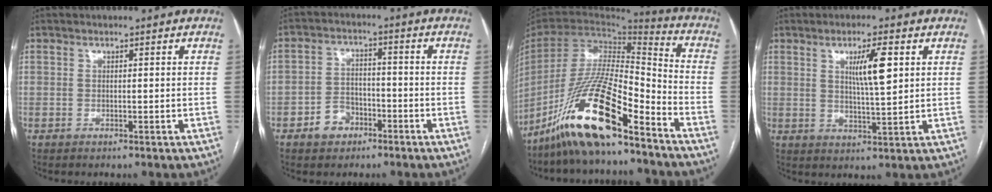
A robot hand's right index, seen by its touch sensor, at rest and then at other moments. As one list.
[{"total": 5.2, "force": [-2.9, 3.8, 2.1], "torque": [-0.038, 0.016, -0.045]}, {"total": 18.7, "force": [-13.0, 2.7, 13.2], "torque": [-0.272, -0.020, -0.243]}, {"total": 6.4, "force": [2.1, 0.5, 6.0], "torque": [-0.103, -0.001, 0.037]}]